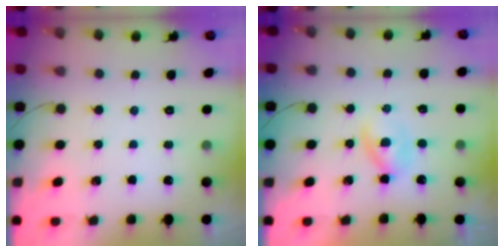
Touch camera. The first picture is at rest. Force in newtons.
{"total": 2.4, "press": 2.2, "slide": 1.0}